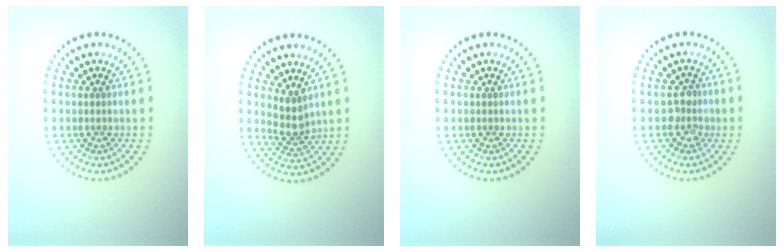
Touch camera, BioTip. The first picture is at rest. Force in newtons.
{"total": 2.5, "press": 2.0, "slide": 1.4}
{"total": 0.0}
{"total": 1.8, "press": 1.5, "slide": 0.9}